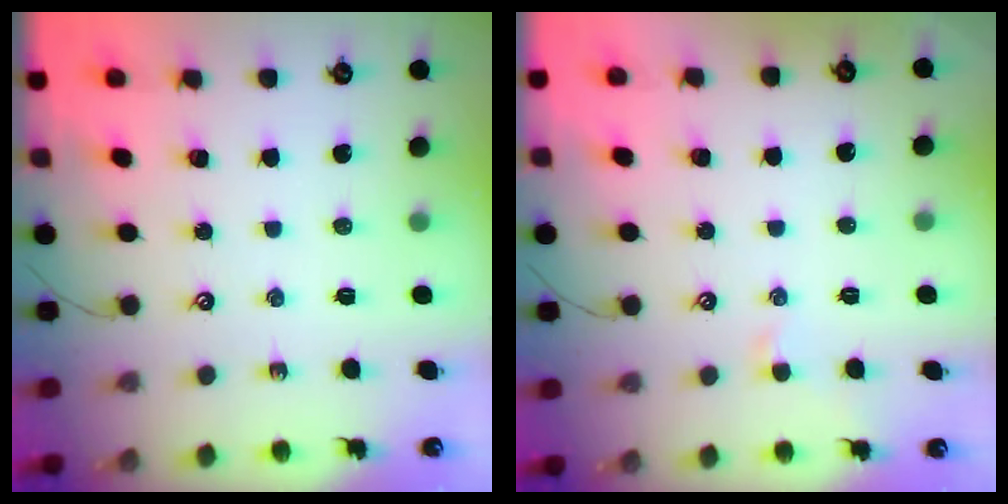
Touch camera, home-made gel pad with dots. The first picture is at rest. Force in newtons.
{"total": 0.6, "press": 0.1, "slide": 0.5}